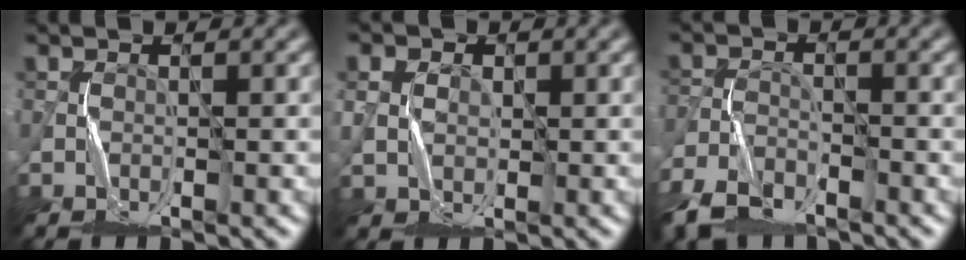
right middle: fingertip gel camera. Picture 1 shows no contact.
{"total": 4.4, "force": [1.8, 3.3, 2.2], "torque": [-0.047, 0.015, 0.017]}
{"total": 5.2, "force": [-4.1, 2.3, 2.3], "torque": [-0.050, -0.009, -0.088]}